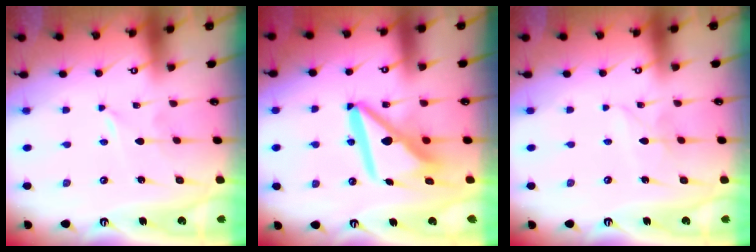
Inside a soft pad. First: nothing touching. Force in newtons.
{"total": 13.2, "press": 13.2, "slide": 1.5}
{"total": 2.7, "press": 2.7, "slide": 0.2}